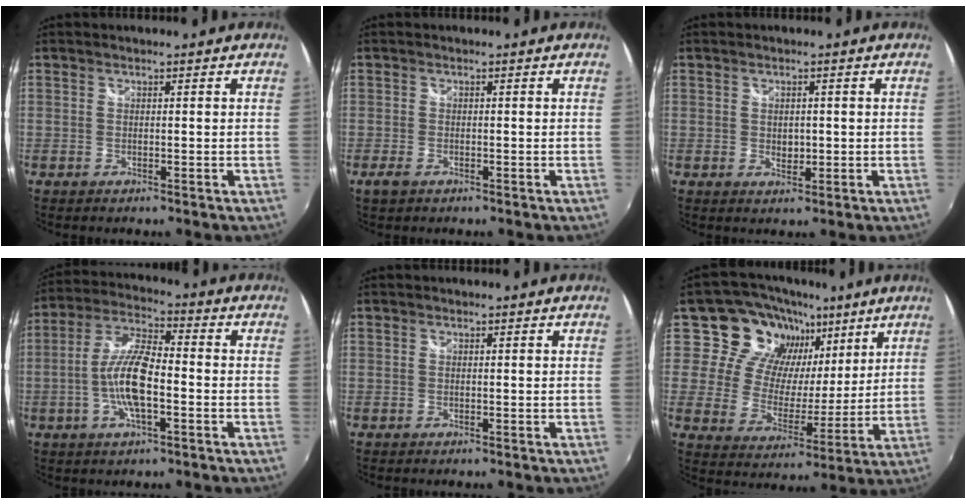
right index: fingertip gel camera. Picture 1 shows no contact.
{"total": 2.1, "force": [-1.4, 1.1, 1.2], "torque": [-0.026, -0.006, -0.026]}
{"total": 2.3, "force": [0.0, 1.8, 1.5], "torque": [-0.019, -0.002, 0.001]}
{"total": 11.0, "force": [-2.6, 3.4, 10.1], "torque": [-0.210, 0.006, -0.053]}
{"total": 0.0}
{"total": 15.1, "force": [8.6, 11.1, 5.6], "torque": [-0.102, 0.005, 0.141]}